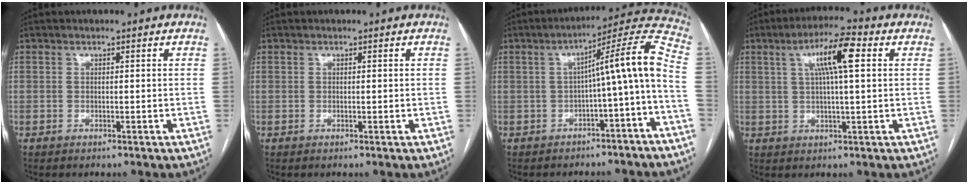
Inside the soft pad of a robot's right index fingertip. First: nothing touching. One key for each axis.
{"total": 0.6, "fx": 0.1, "fy": 0.1, "fz": 0.6, "tx": -0.012, "ty": -0.002, "tz": 0.004}
{"total": 11.8, "fx": -2.8, "fy": -0.1, "fz": 11.5, "tx": -0.151, "ty": 0.038, "tz": -0.042}
{"total": 8.3, "fx": 2.6, "fy": 0.8, "fz": 7.8, "tx": -0.143, "ty": 0.015, "tz": 0.043}